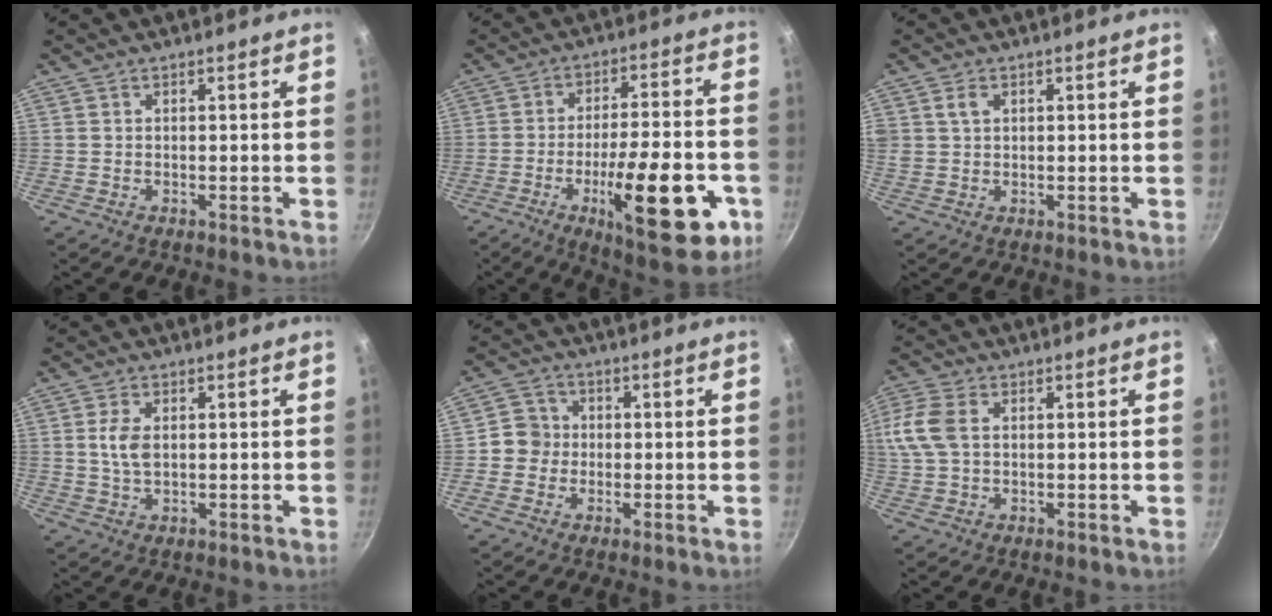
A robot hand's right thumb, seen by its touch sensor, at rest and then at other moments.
{"total": 21.0, "force": [-7.5, 6.6, 18.5], "torque": [-0.245, 0.025, -0.102]}
{"total": 2.7, "force": [1.0, 1.9, 1.6], "torque": [-0.021, 0.000, 0.021]}
{"total": 4.4, "force": [0.6, 2.5, 3.5], "torque": [-0.068, 0.000, 0.014]}
{"total": 5.0, "force": [-0.5, 4.8, 1.3], "torque": [0.005, 0.012, -0.023]}
{"total": 8.2, "force": [1.5, 5.3, 6.0], "torque": [-0.135, 0.015, 0.025]}